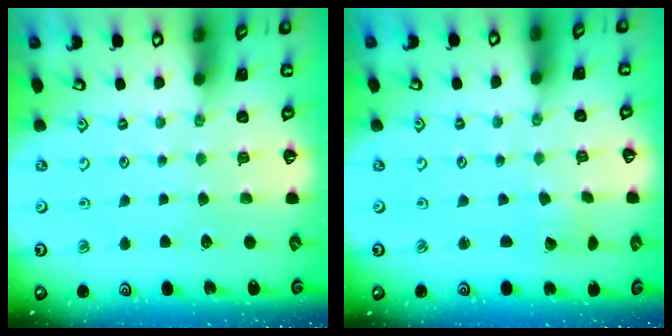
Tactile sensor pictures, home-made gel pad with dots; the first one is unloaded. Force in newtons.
{"total": 2.7, "press": 2.7, "slide": 0.0}